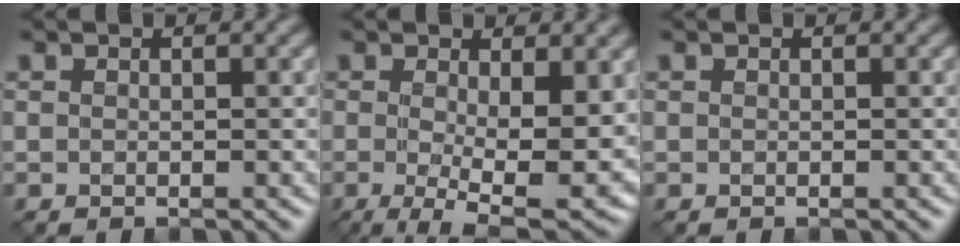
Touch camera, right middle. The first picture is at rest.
{"total": 9.0, "force": [-0.7, 3.1, 8.5], "torque": [-0.139, -0.022, -0.007]}
{"total": 0.0}